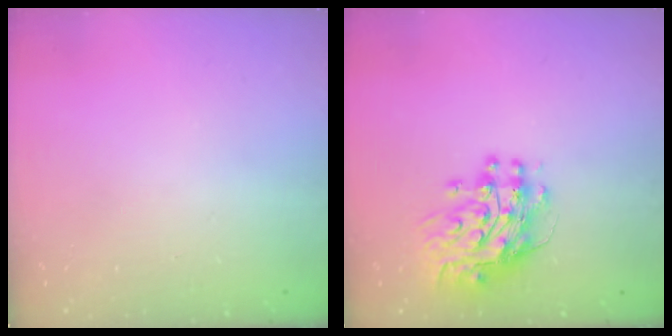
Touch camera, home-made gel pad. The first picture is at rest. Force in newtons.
{"total": 12.5, "press": 12.5, "slide": 1.1}